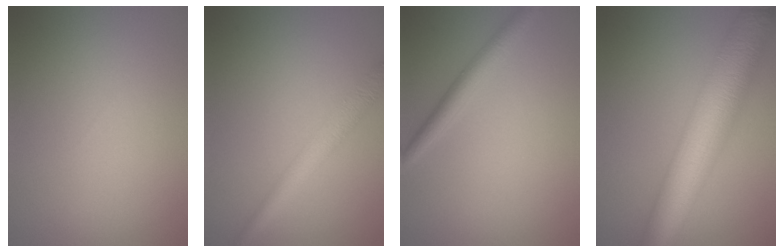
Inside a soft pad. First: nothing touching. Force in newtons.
{"total": 2.8, "press": 2.8, "slide": 0.1}
{"total": 2.3, "press": 2.3, "slide": 0.1}
{"total": 10.5, "press": 10.5, "slide": 0.3}